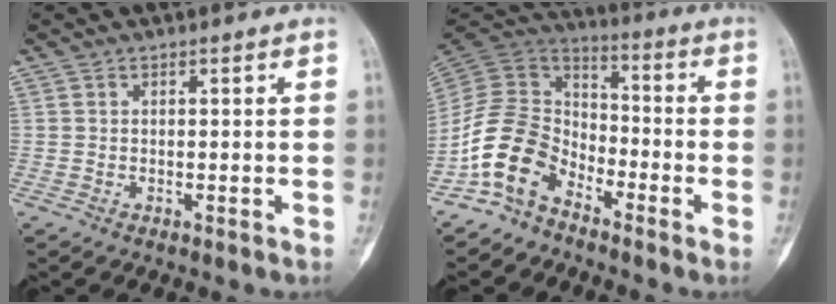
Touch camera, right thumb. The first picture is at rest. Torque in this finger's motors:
{"motor_torque": [1.10, 0.21, 1.34, -1.43, 0.53]}